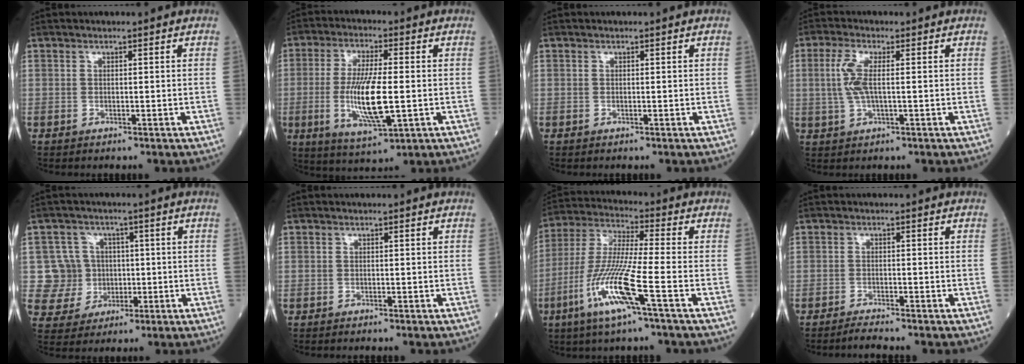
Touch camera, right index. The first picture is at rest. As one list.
[{"total": 11.4, "force": [-1.6, 1.5, 11.2], "torque": [-0.228, -0.016, -0.026]}, {"total": 0.0}, {"total": 4.7, "force": [0.4, 0.8, 4.6], "torque": [-0.116, 0.004, 0.007]}, {"total": 6.4, "force": [0.2, 6.4, 0.3], "torque": [-0.007, 0.013, 0.011]}, {"total": 0.6, "force": [-0.6, 0.0, 0.2], "torque": [-0.007, -0.002, -0.011]}, {"total": 12.9, "force": [-5.5, -0.8, 11.7], "torque": [-0.251, -0.016, -0.112]}, {"total": 2.1, "force": [-2.0, -0.5, 0.5], "torque": [-0.017, -0.009, -0.038]}]